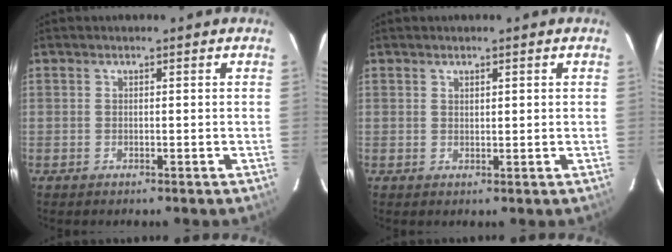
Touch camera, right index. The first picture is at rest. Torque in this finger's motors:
{"motor_torque": [-0.21, 0.21, -0.04, 0.00]}